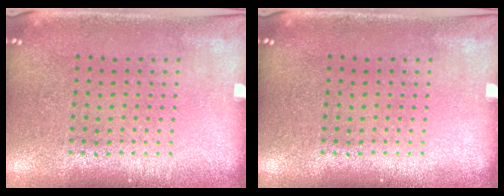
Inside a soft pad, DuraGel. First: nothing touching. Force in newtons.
{"total": 0.0}